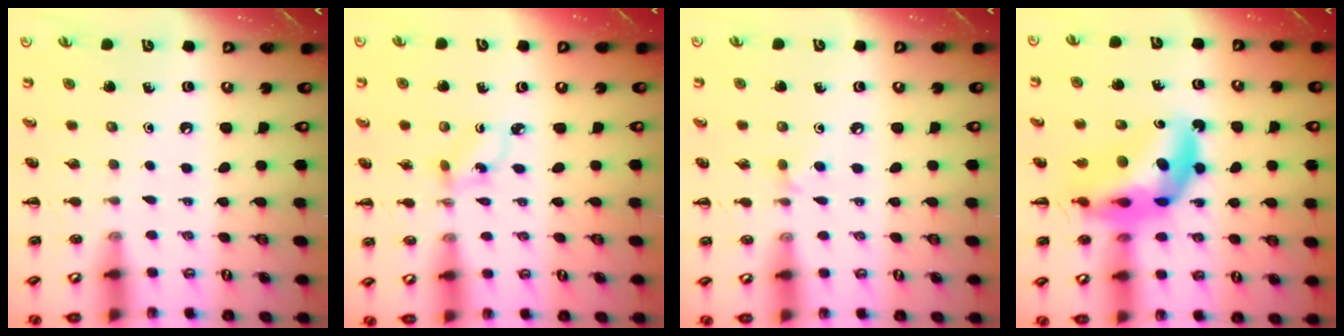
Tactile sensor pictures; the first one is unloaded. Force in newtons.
{"total": 1.2, "press": 1.1, "slide": 0.5}
{"total": 4.5, "press": 4.2, "slide": 1.4}
{"total": 12.9, "press": 12.4, "slide": 3.6}